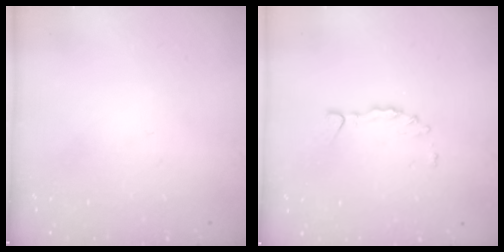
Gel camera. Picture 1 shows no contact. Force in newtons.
{"total": 2.2, "press": 2.2, "slide": 0.3}